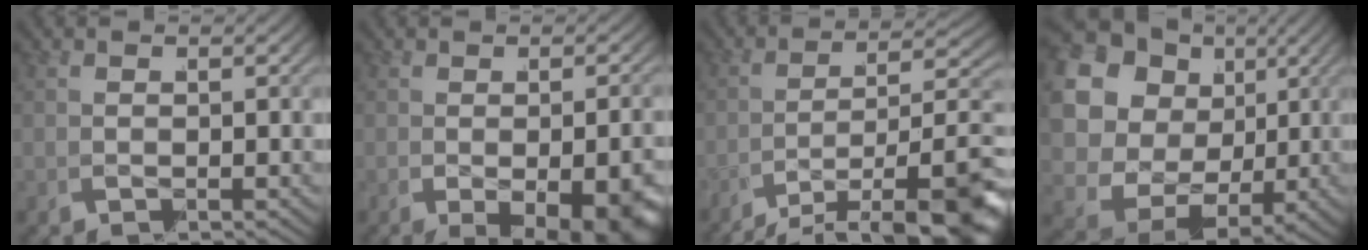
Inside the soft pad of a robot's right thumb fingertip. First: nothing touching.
{"total": 8.3, "force": [-3.4, 4.3, 6.2], "torque": [-0.094, -0.027, -0.042]}
{"total": 10.2, "force": [-4.5, 4.3, 8.1], "torque": [-0.126, -0.021, -0.057]}
{"total": 17.5, "force": [2.2, 14.1, 10.1], "torque": [-0.234, -0.009, 0.024]}